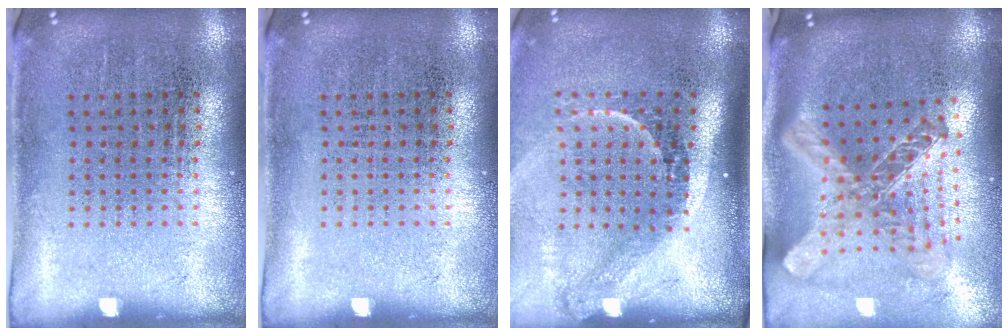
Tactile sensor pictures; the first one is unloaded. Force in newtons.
{"total": 0.0}
{"total": 2.2, "press": 1.4, "slide": 1.7}
{"total": 2.7, "press": 2.0, "slide": 1.9}